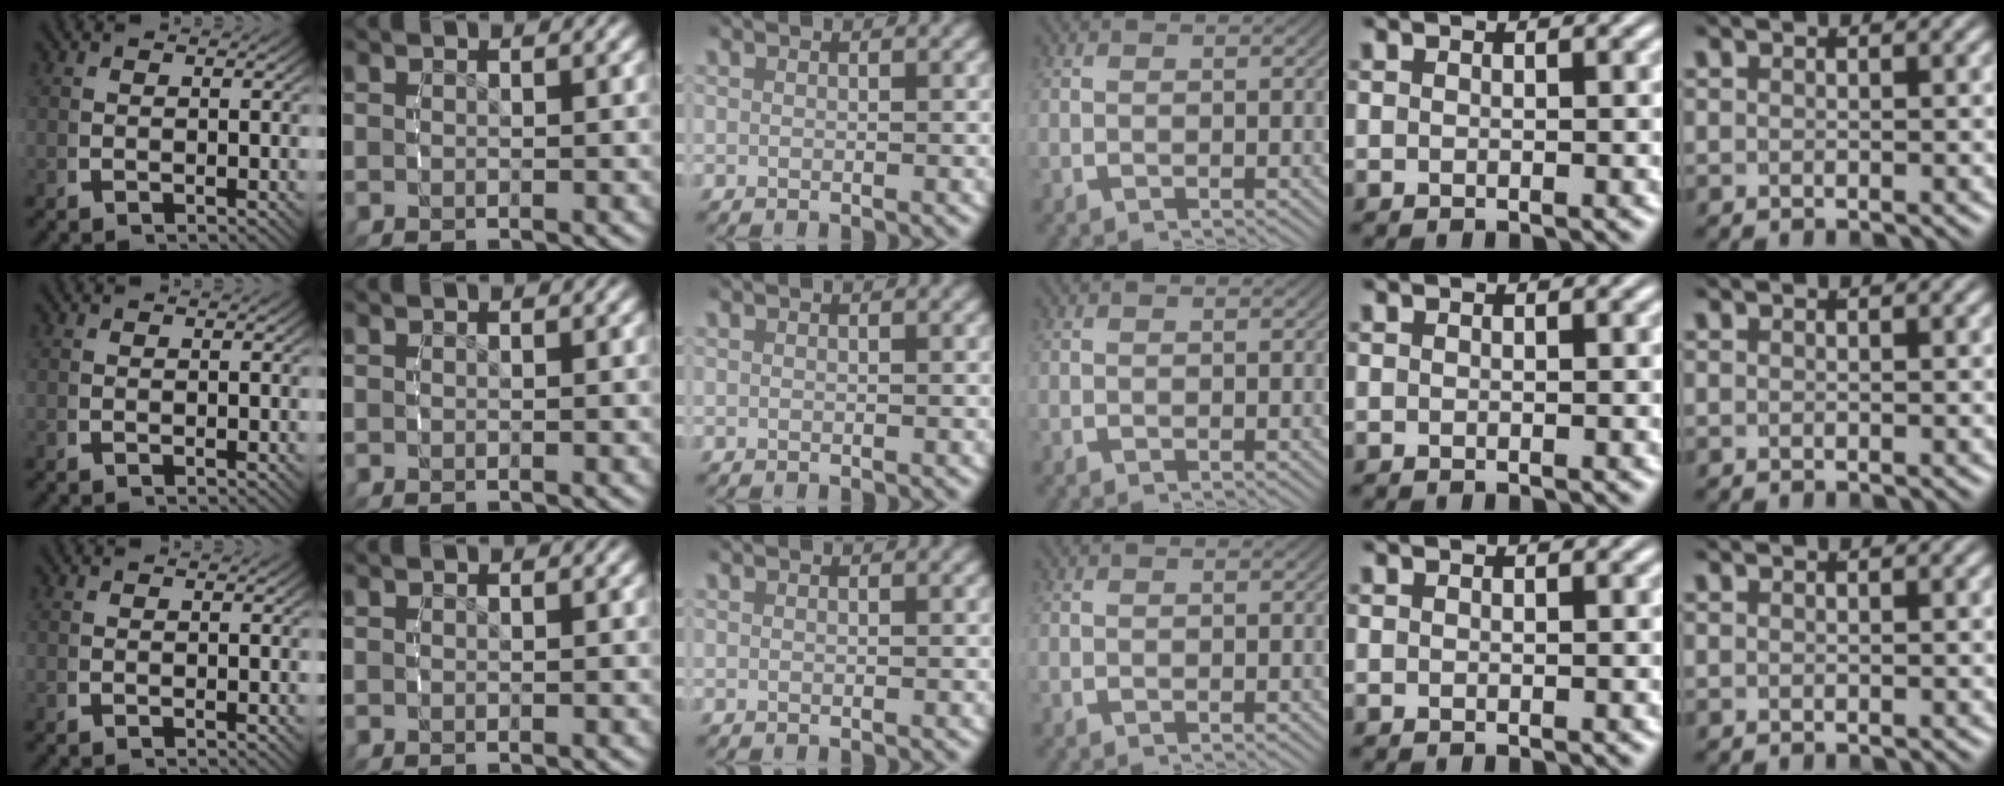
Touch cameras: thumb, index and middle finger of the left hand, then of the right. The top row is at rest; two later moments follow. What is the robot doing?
{"motion": "reach", "object": "button"}